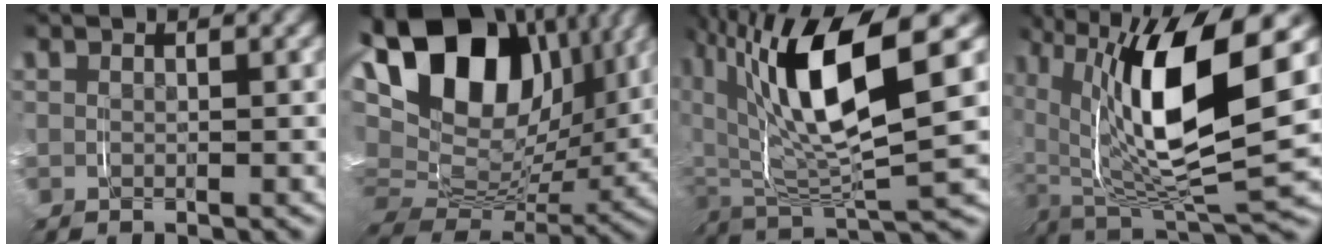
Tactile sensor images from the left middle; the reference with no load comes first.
{"total": 19.4, "force": [4.6, 12.5, 14.1], "torque": [-0.226, 0.005, 0.060]}
{"total": 11.6, "force": [2.8, 4.3, 10.4], "torque": [-0.202, 0.005, 0.042]}
{"total": 14.8, "force": [1.8, 6.5, 13.1], "torque": [-0.208, 0.007, 0.027]}